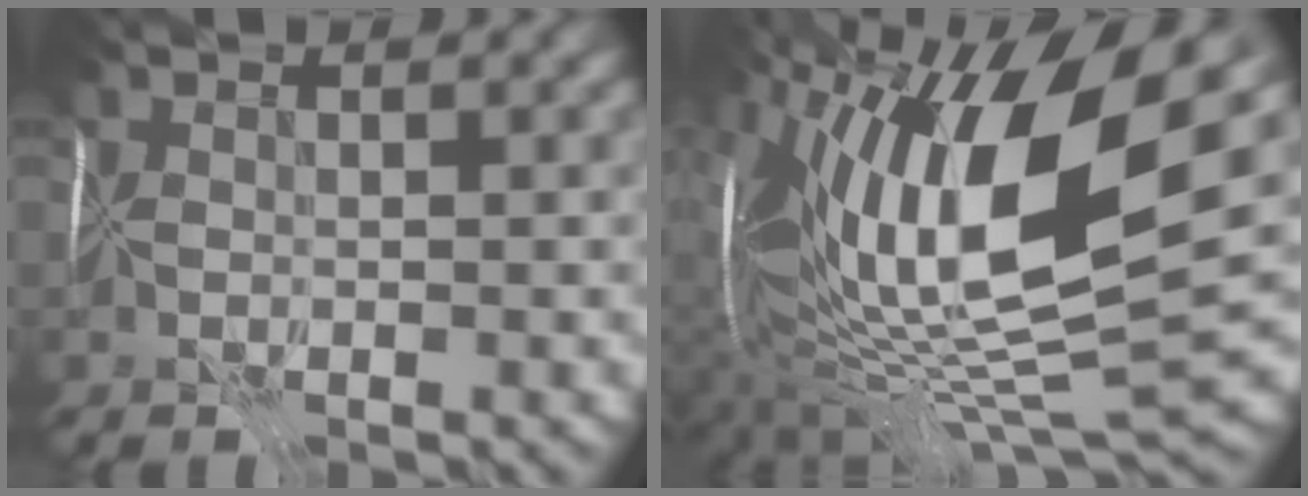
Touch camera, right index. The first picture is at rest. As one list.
[{"total": 16.8, "force": [3.4, 4.9, 15.7], "torque": [-0.277, -0.010, 0.064]}]